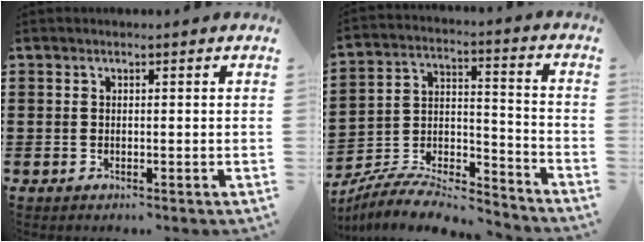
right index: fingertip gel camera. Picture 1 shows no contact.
{"total": 7.6, "force": [-7.2, 1.4, 2.0], "torque": [-0.032, 0.008, -0.140]}